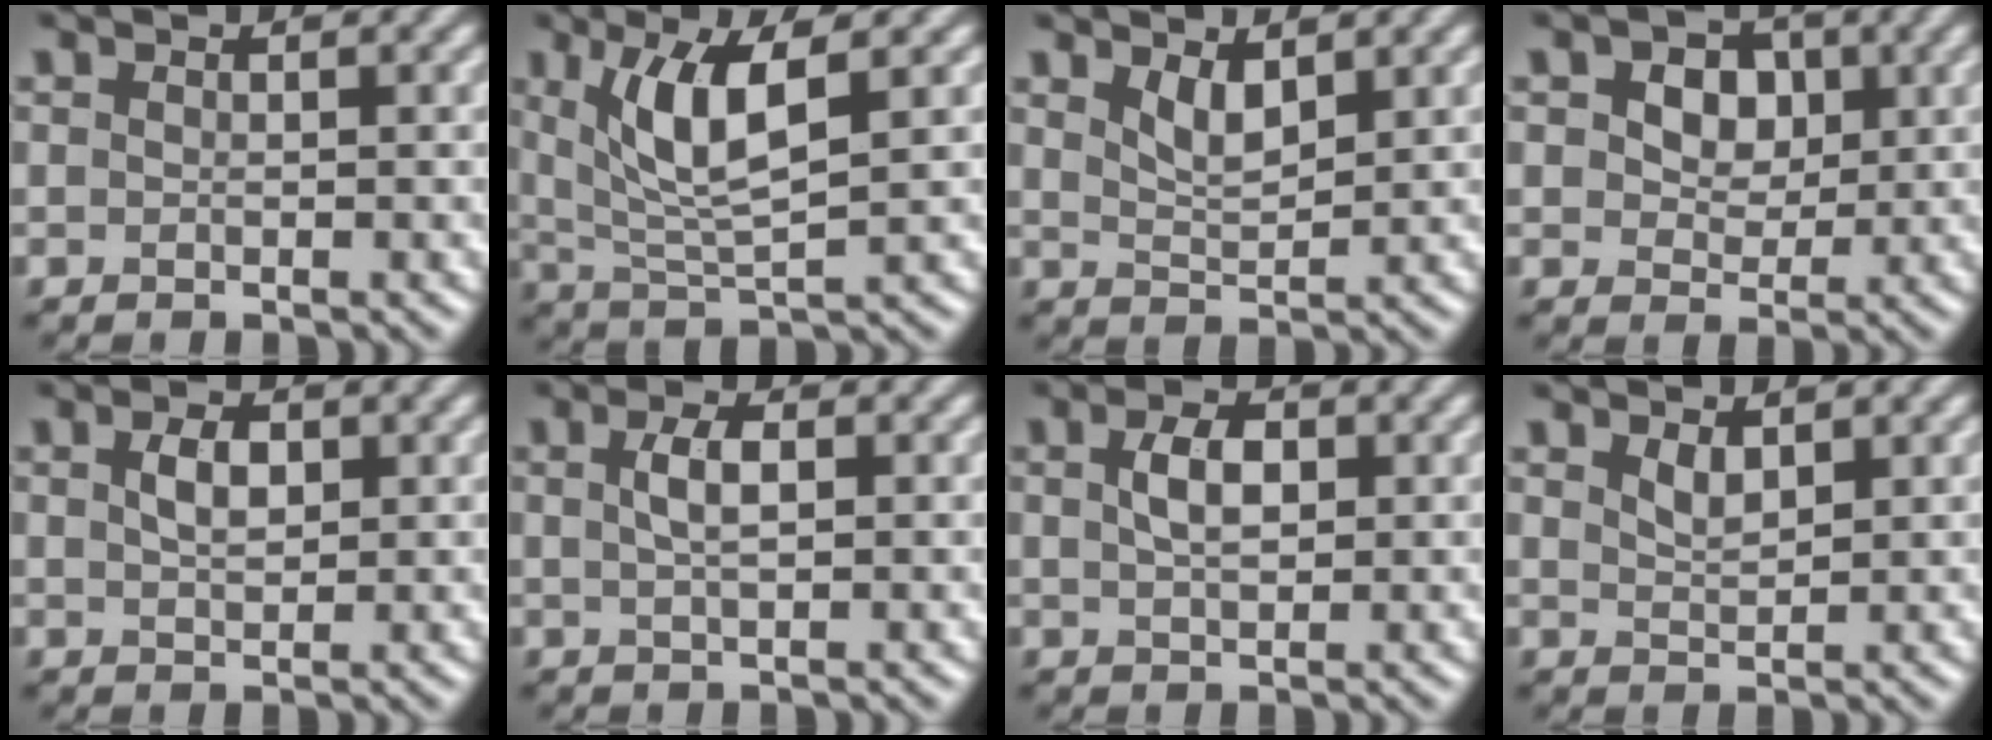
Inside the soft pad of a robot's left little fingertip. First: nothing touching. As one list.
[{"total": 5.8, "force": [2.0, 1.6, 5.2], "torque": [-0.104, -0.005, 0.043]}, {"total": 2.2, "force": [1.5, 0.8, 1.5], "torque": [-0.032, -0.007, 0.032]}, {"total": 6.0, "force": [2.3, 4.2, 3.6], "torque": [-0.058, 0.017, 0.017]}, {"total": 2.5, "force": [0.7, 1.4, 1.9], "torque": [-0.040, 0.002, 0.014]}, {"total": 2.4, "force": [0.5, 0.9, 2.1], "torque": [-0.045, 0.005, 0.009]}, {"total": 3.1, "force": [0.7, 1.7, 2.4], "torque": [-0.051, 0.004, 0.014]}, {"total": 1.5, "force": [1.0, 0.6, 0.9], "torque": [-0.021, -0.002, 0.023]}]